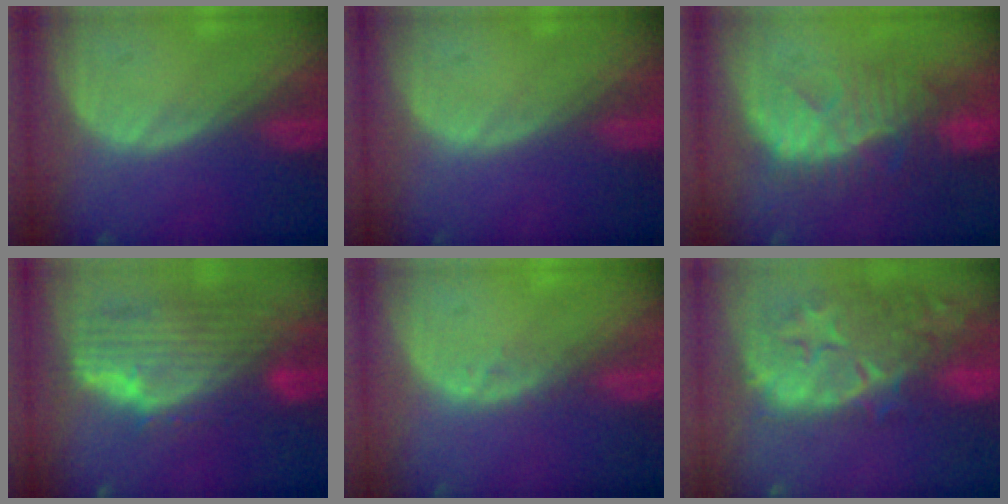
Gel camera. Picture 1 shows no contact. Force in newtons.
{"total": 0.0}
{"total": 9.8, "press": 9.0, "slide": 3.9}
{"total": 11.6, "press": 9.9, "slide": 6.1}
{"total": 1.3, "press": 1.3, "slide": 0.2}
{"total": 14.7, "press": 11.9, "slide": 8.6}